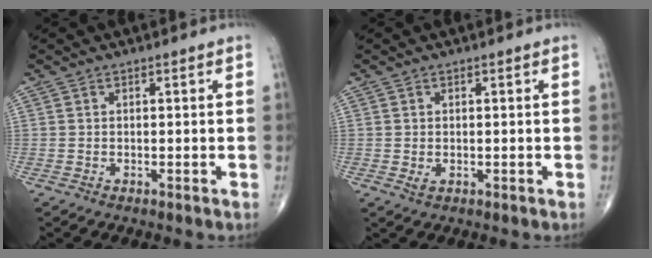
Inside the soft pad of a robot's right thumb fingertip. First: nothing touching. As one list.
[{"total": 1.1, "force": [-0.1, 0.7, 0.9], "torque": [-0.014, 0.000, 0.003]}]